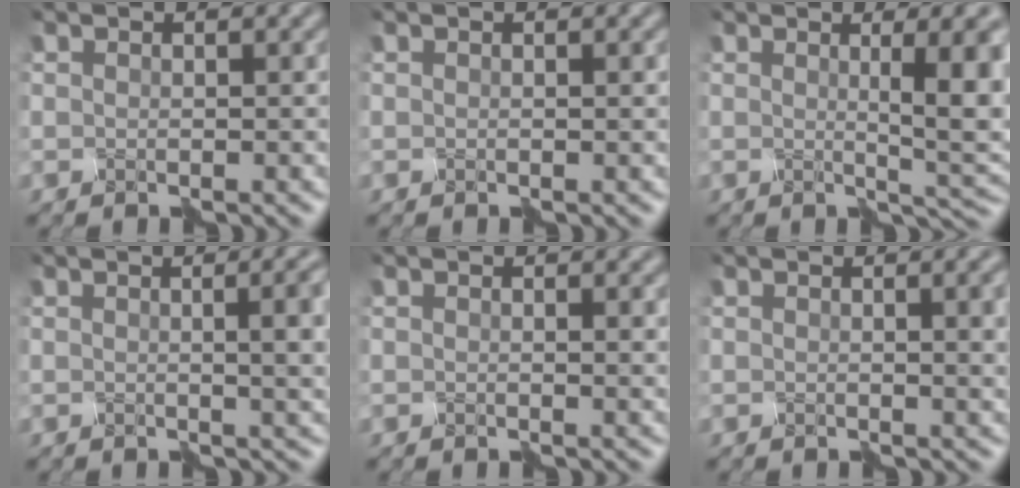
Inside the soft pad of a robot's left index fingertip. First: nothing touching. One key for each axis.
{"total": 0.0}
{"total": 5.2, "fx": 0.4, "fy": 0.8, "fz": 5.1, "tx": -0.066, "ty": -0.007, "tz": 0.007}
{"total": 4.3, "fx": 0.4, "fy": 1.1, "fz": 4.2, "tx": -0.020, "ty": 0.006, "tz": 0.001}
{"total": 0.6, "fx": 0.4, "fy": -0.2, "fz": 0.4, "tx": -0.004, "ty": 0.000, "tz": 0.006}
{"total": 2.6, "fx": 0.8, "fy": 0.5, "fz": 2.5, "tx": -0.019, "ty": 0.000, "tz": 0.014}